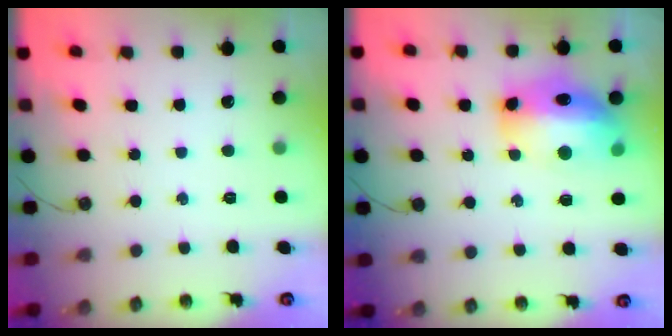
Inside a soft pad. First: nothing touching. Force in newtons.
{"total": 16.4, "press": 16.3, "slide": 1.3}